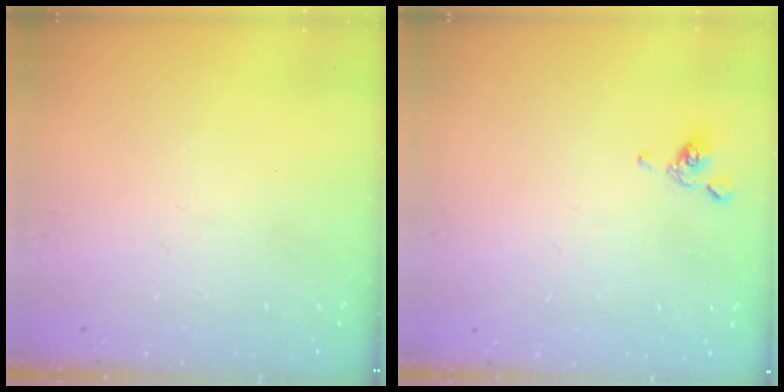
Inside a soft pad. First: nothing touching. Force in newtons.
{"total": 2.3, "press": 2.2, "slide": 0.5}